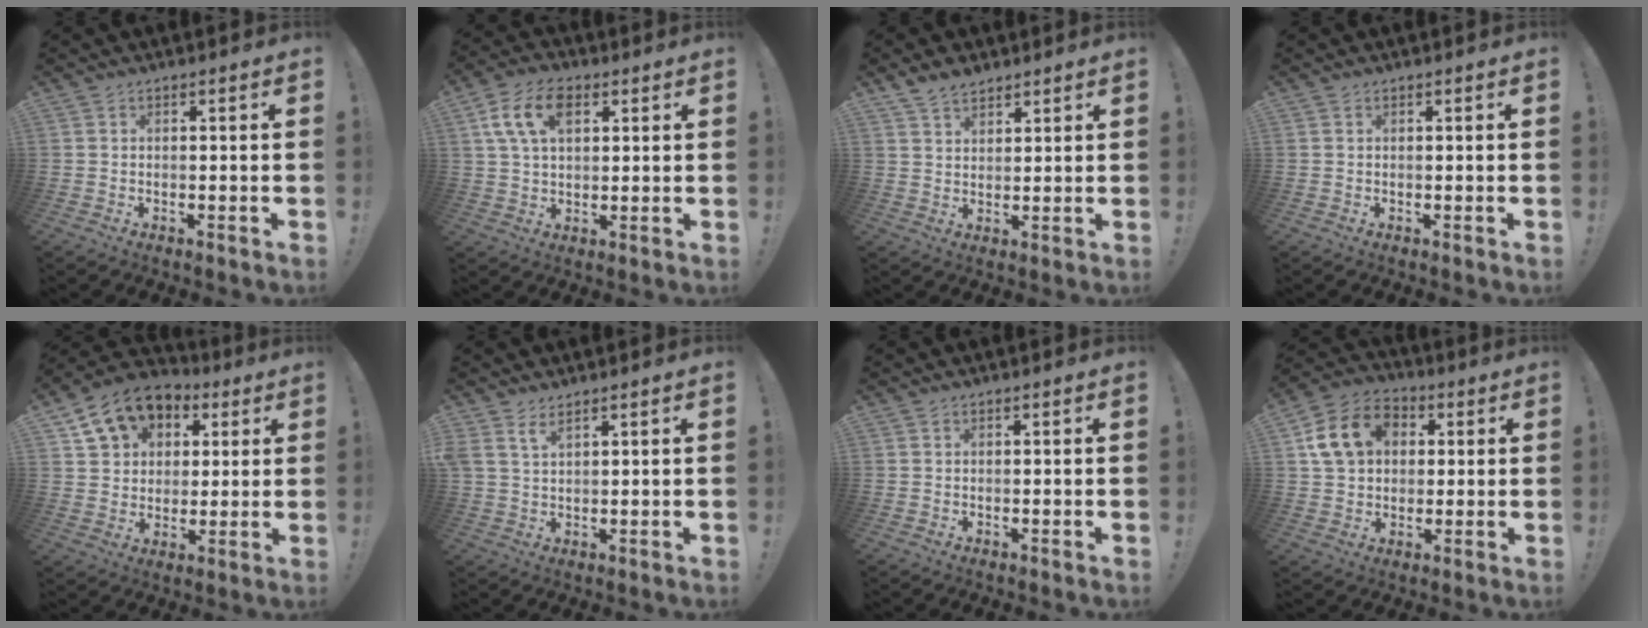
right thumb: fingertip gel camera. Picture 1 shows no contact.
{"total": 11.7, "force": [4.4, 7.1, 8.1], "torque": [-0.144, 0.004, 0.082]}
{"total": 5.1, "force": [4.2, 2.4, 1.6], "torque": [-0.035, -0.022, 0.080]}
{"total": 0.0}
{"total": 12.4, "force": [6.6, 9.3, 4.8], "torque": [-0.068, -0.039, 0.128]}
{"total": 3.2, "force": [2.4, 0.8, 2.0], "torque": [-0.050, -0.007, 0.046]}
{"total": 0.0}
{"total": 14.8, "force": [4.2, 11.6, 8.1], "torque": [-0.133, 0.008, 0.086]}